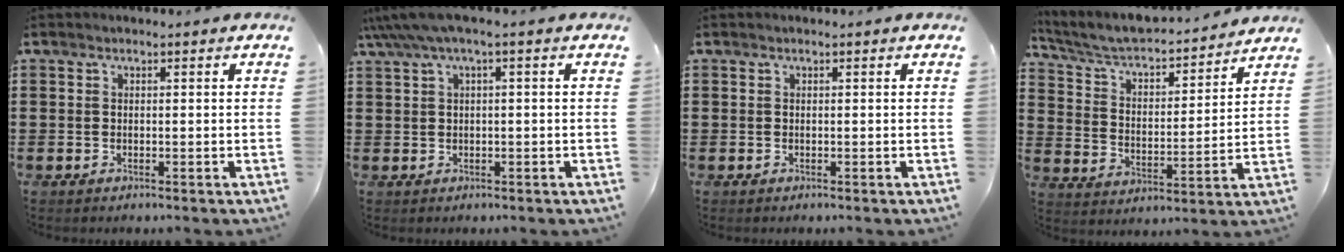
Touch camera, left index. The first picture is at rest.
{"total": 2.9, "force": [0.2, 0.4, 2.9], "torque": [-0.060, -0.004, 0.000]}
{"total": 0.0}
{"total": 5.2, "force": [4.7, 0.8, 2.1], "torque": [-0.062, -0.037, 0.071]}